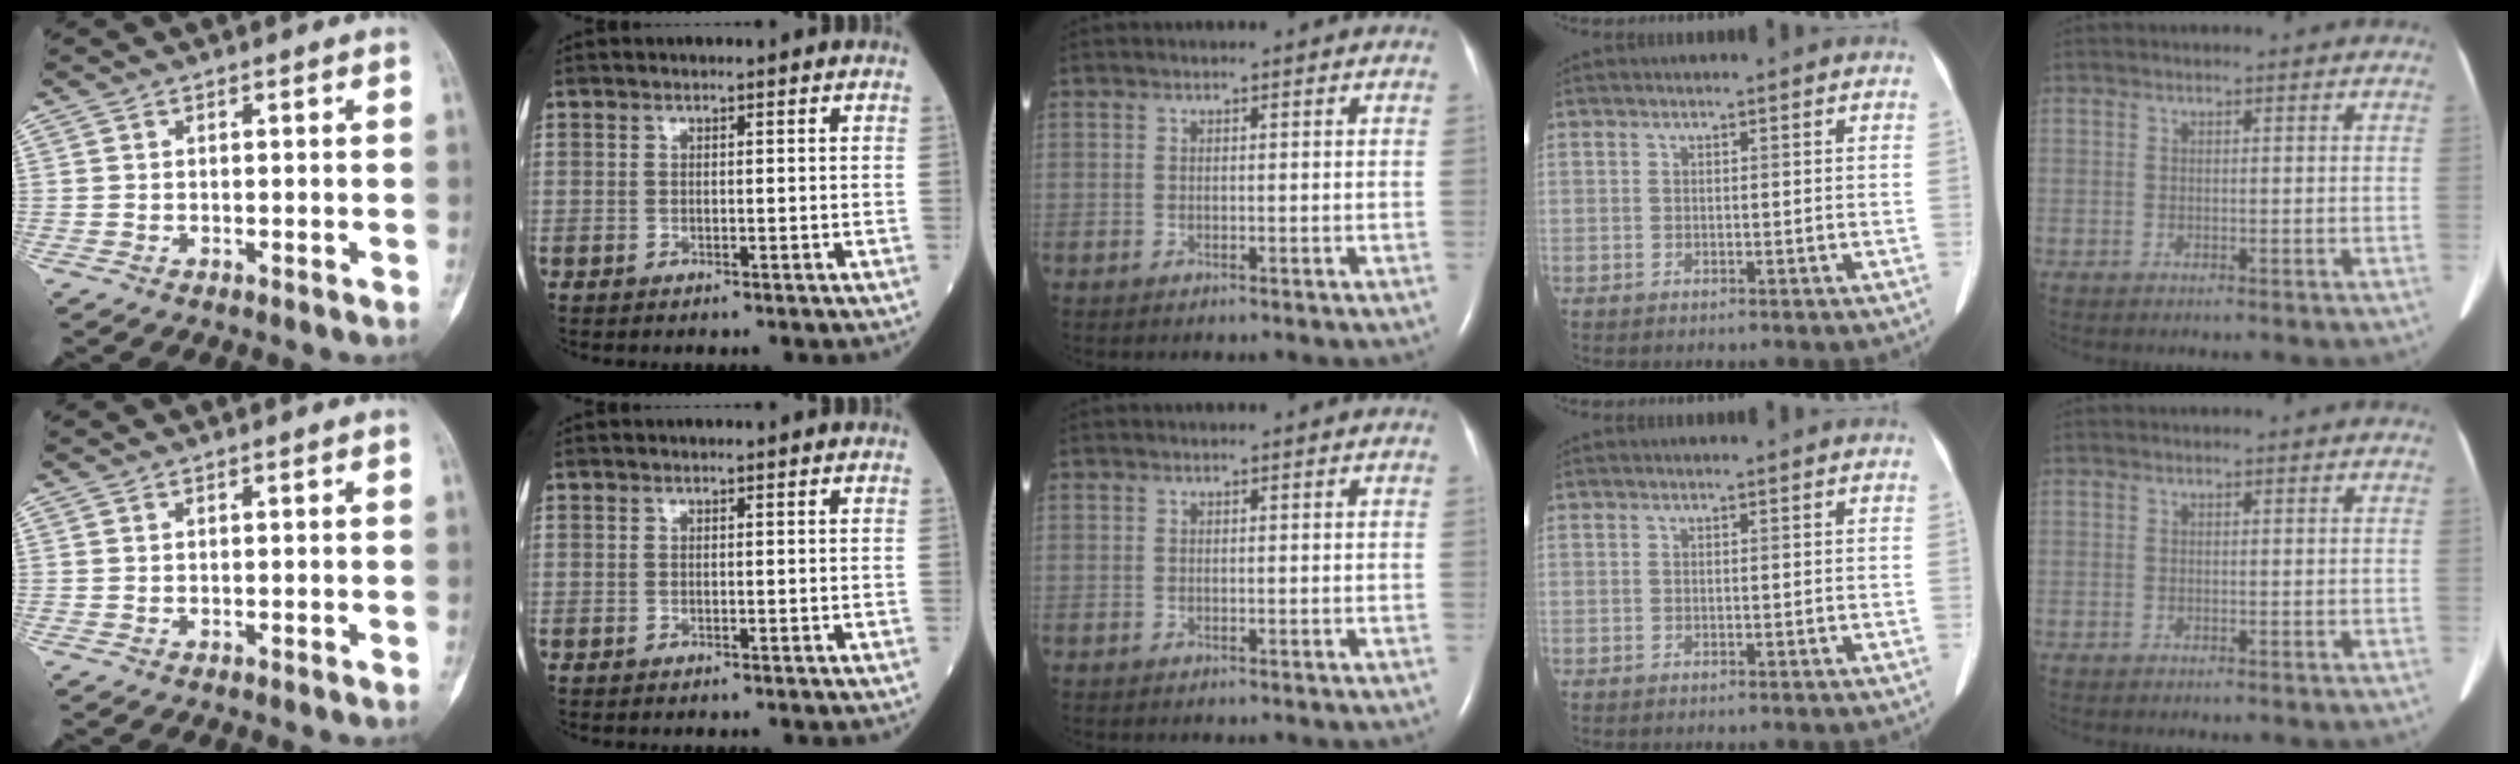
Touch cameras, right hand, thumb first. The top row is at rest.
{}